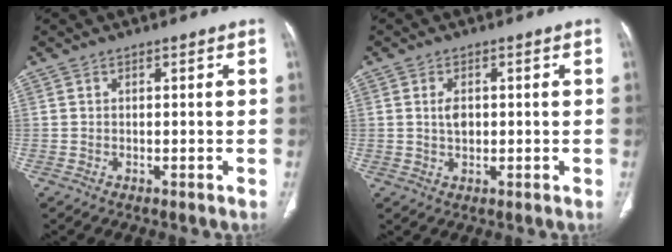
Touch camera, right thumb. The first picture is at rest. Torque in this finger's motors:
{"motor_torque": [-0.76, 0.25, 0.43, -0.08, 0.02]}